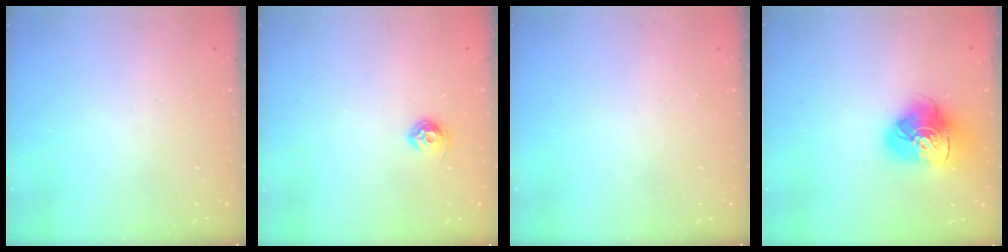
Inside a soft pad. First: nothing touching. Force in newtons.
{"total": 6.9, "press": 6.8, "slide": 1.0}
{"total": 0.0}
{"total": 15.7, "press": 15.6, "slide": 1.9}